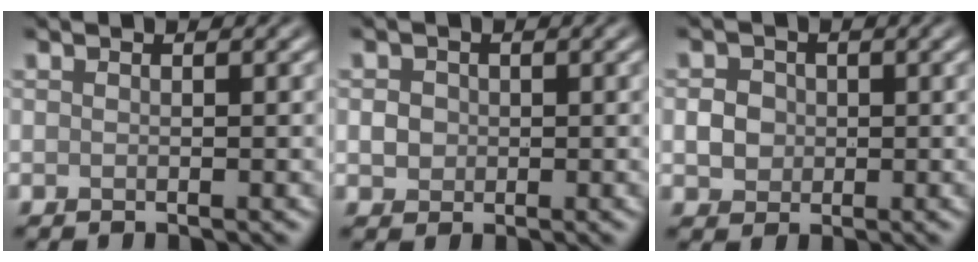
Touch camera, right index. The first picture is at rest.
{"total": 1.4, "force": [0.0, 1.3, 0.5], "torque": [-0.005, -0.003, -0.002]}
{"total": 2.2, "force": [-0.1, 1.9, 1.0], "torque": [-0.015, -0.001, -0.002]}